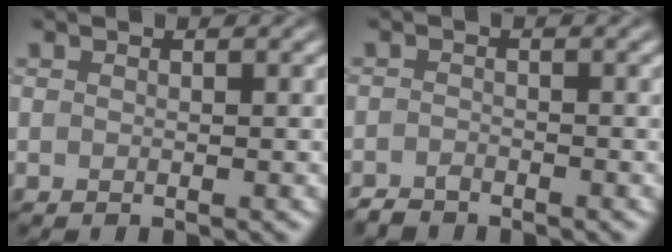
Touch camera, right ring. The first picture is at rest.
{"total": 1.4, "force": [-1.3, 0.4, 0.1], "torque": [-0.004, 0.004, -0.030]}